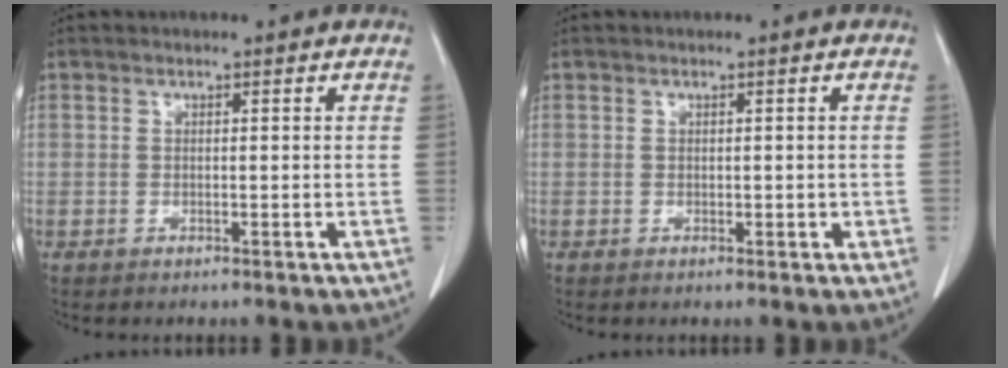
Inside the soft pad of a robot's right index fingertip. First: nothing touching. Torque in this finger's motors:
{"motor_torque": [-0.04, 0.04, 0.00, 0.02]}